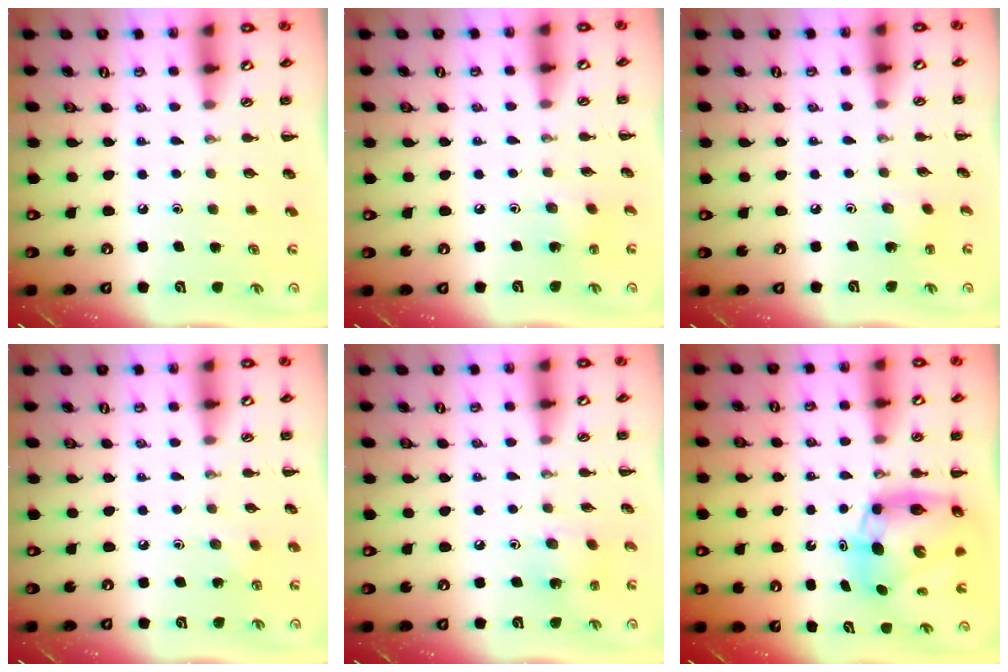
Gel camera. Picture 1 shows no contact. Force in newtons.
{"total": 1.6, "press": 1.5, "slide": 0.6}
{"total": 1.9, "press": 1.8, "slide": 0.7}
{"total": 1.9, "press": 1.8, "slide": 0.6}
{"total": 2.1, "press": 2.0, "slide": 0.5}
{"total": 9.3, "press": 8.8, "slide": 2.8}